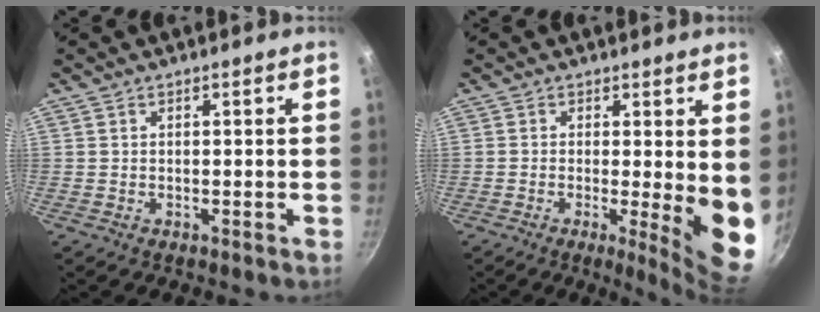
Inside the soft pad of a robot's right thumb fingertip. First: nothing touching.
{"total": 8.9, "force": [-0.3, 2.1, 8.6], "torque": [-0.107, -0.020, -0.001]}